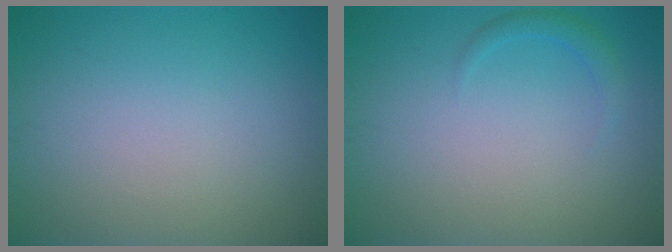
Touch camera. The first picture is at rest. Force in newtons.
{"total": 1.2, "press": 1.2, "slide": 0.1}